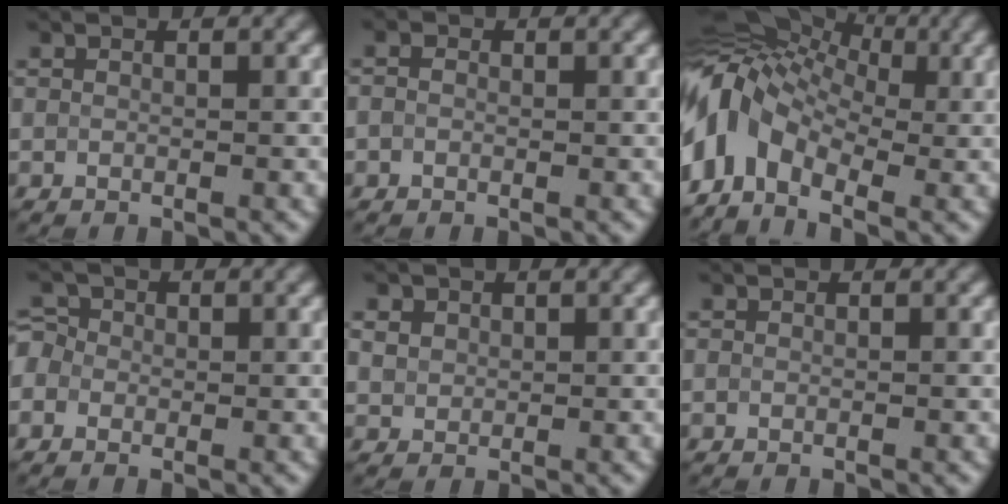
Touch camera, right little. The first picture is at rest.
{"total": 0.7, "force": [-0.1, 0.6, 0.4], "torque": [-0.010, 0.002, -0.006]}
{"total": 10.0, "force": [-1.3, 7.2, 6.8], "torque": [-0.139, 0.009, -0.048]}
{"total": 2.3, "force": [0.1, 2.1, 0.9], "torque": [-0.005, 0.014, -0.021]}
{"total": 1.6, "force": [0.8, 1.3, 0.5], "torque": [-0.011, -0.001, 0.021]}
{"total": 0.0}